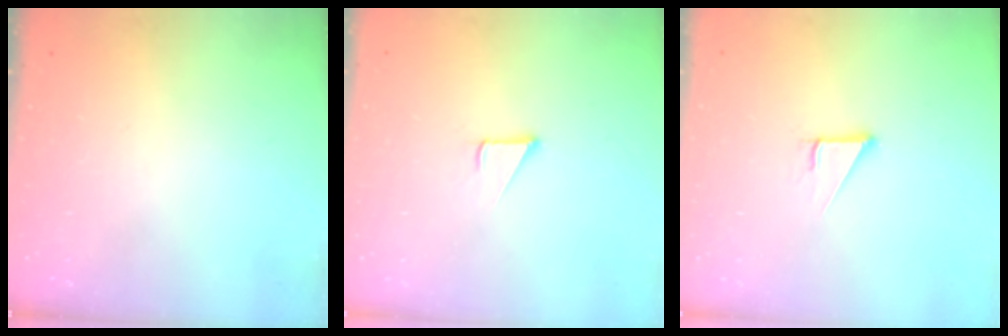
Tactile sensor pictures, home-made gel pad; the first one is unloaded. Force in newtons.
{"total": 1.9, "press": 1.9, "slide": 0.1}
{"total": 2.9, "press": 2.9, "slide": 0.1}